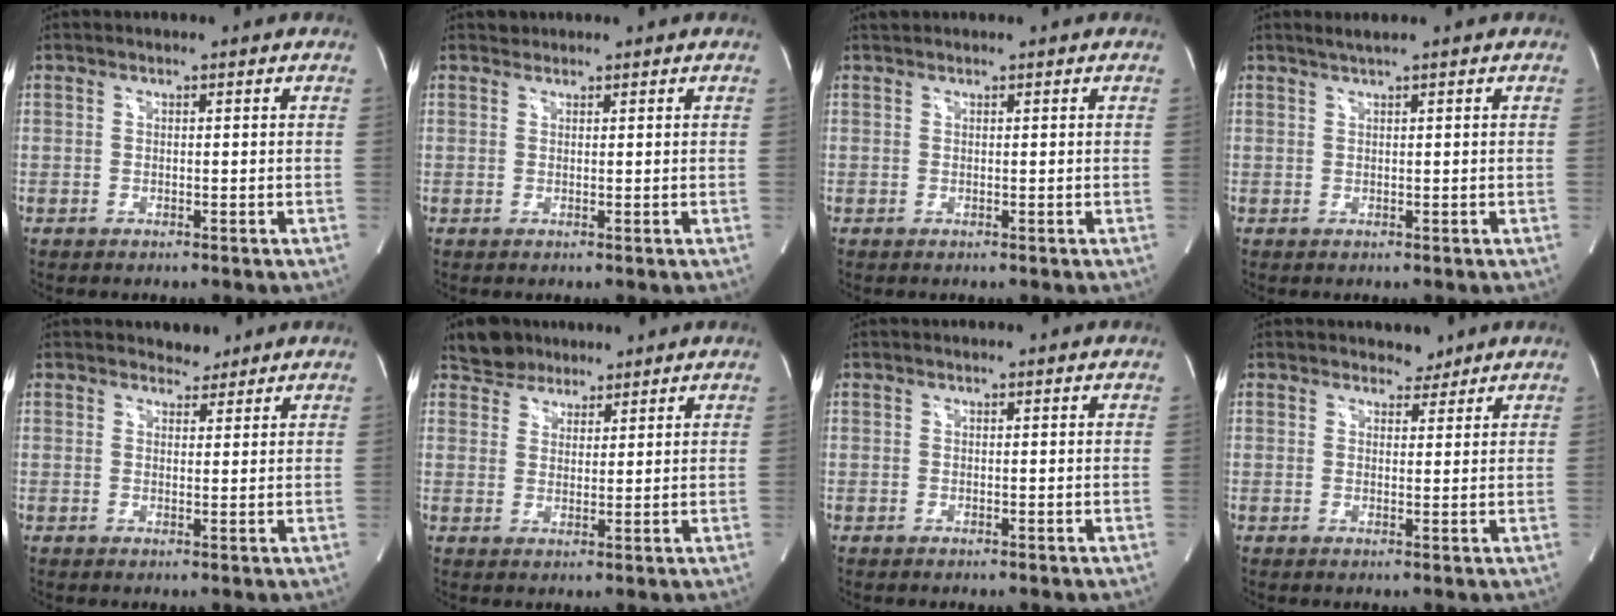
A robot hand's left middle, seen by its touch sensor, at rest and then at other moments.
{"total": 0.7, "force": [0.6, 0.3, -0.2], "torque": [0.000, 0.004, 0.010]}
{"total": 0.6, "force": [0.6, 0.1, 0.0], "torque": [-0.010, 0.012, 0.015]}
{"total": 1.3, "force": [1.0, -0.3, 0.7], "torque": [-0.018, 0.004, 0.025]}
{"total": 2.1, "force": [1.8, 1.0, 0.0], "torque": [0.001, -0.001, 0.026]}
{"total": 4.6, "force": [3.7, 2.7, 0.2], "torque": [-0.007, 0.015, 0.064]}
{"total": 0.0}
{"total": 2.1, "force": [1.8, 1.1, -0.1], "torque": [0.005, -0.001, 0.024]}